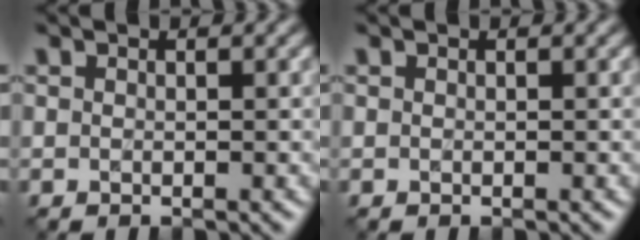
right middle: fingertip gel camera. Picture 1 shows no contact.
{"total": 0.0}